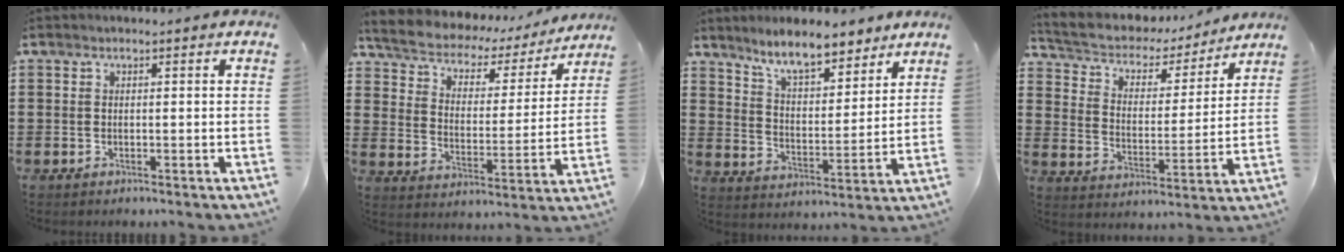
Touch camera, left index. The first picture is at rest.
{"total": 4.2, "force": [3.7, 1.8, 0.8], "torque": [-0.040, -0.028, 0.056]}
{"total": 8.4, "force": [7.4, 1.6, 3.6], "torque": [-0.086, -0.030, 0.134]}
{"total": 5.1, "force": [4.6, 2.0, 0.9], "torque": [-0.047, -0.031, 0.073]}